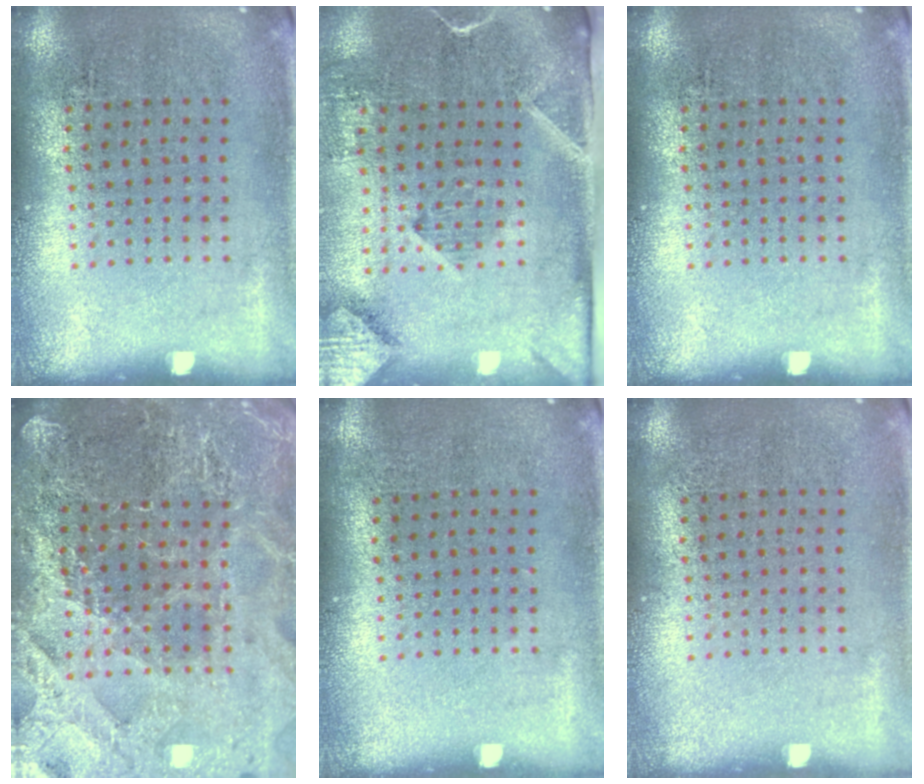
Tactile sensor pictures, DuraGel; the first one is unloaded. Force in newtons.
{"total": 2.8, "press": 2.1, "slide": 1.9}
{"total": 0.0}
{"total": 3.7, "press": 3.6, "slide": 1.0}
{"total": 0.0}
{"total": 0.0}